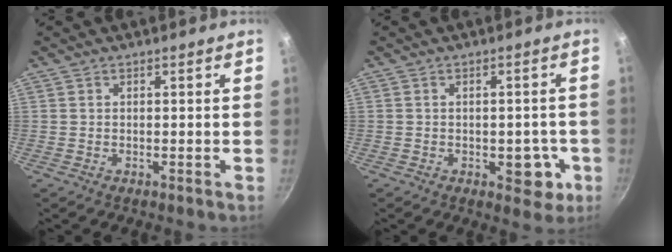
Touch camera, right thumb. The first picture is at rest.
{"total": 6.0, "force": [-1.8, 3.6, 4.4], "torque": [-0.026, 0.007, -0.018]}